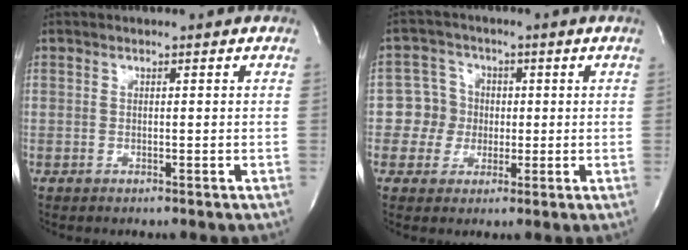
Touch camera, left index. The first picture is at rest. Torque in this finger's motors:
{"motor_torque": [0.15, -0.04, -0.04, -0.03]}